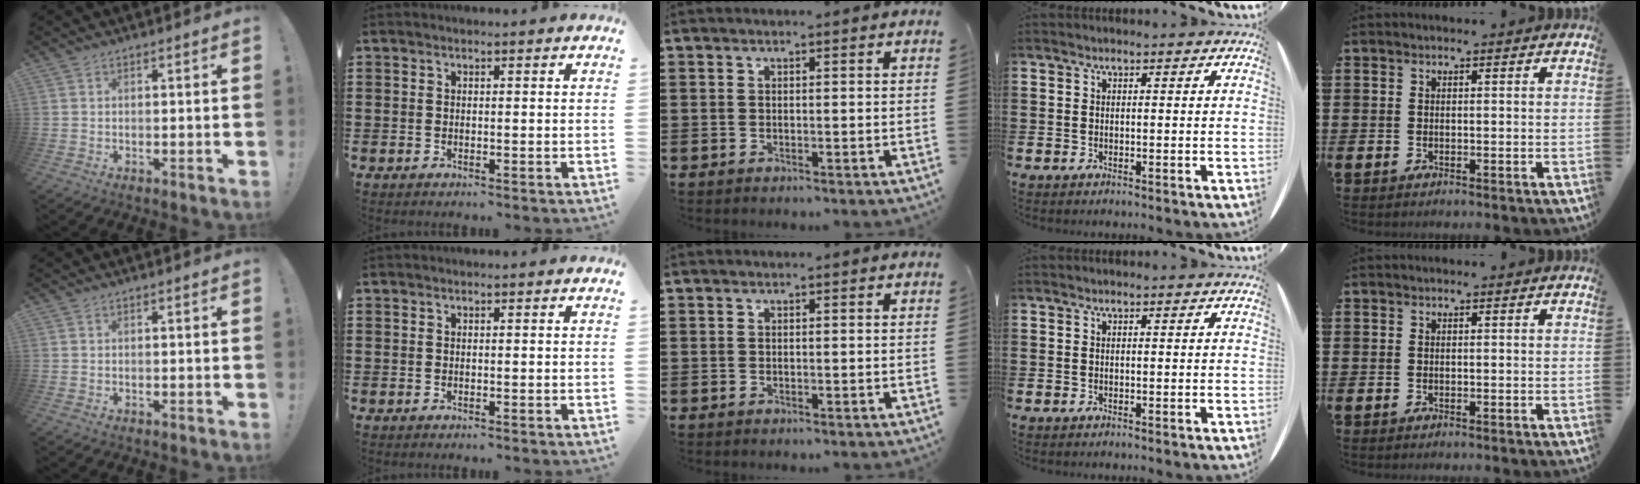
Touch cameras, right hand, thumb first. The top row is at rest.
{}